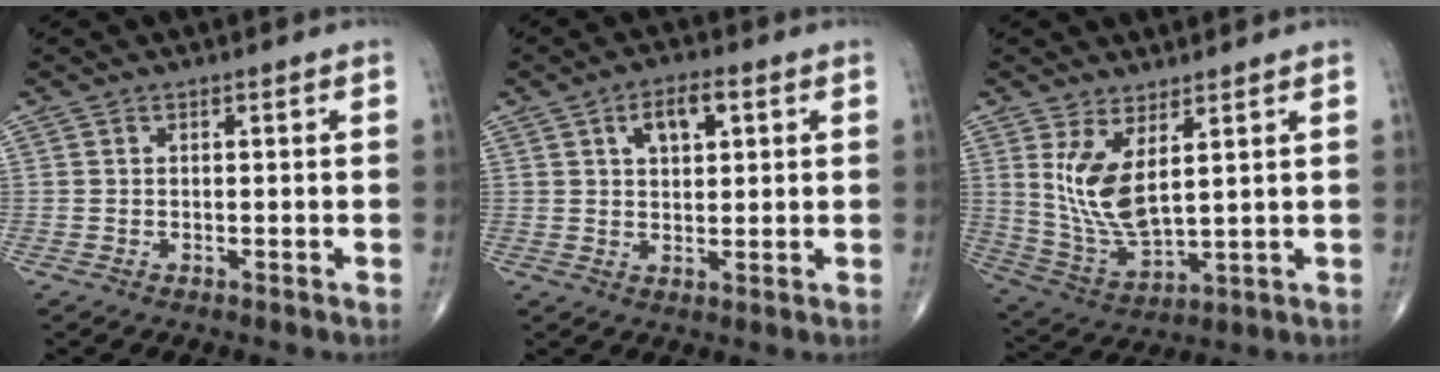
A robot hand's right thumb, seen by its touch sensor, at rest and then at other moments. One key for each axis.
{"total": 6.2, "fx": 2.3, "fy": 3.2, "fz": 4.8, "tx": -0.061, "ty": 0.000, "tz": 0.036}
{"total": 10.2, "fx": 3.5, "fy": 4.0, "fz": 8.6, "tx": -0.175, "ty": -0.035, "tz": 0.084}